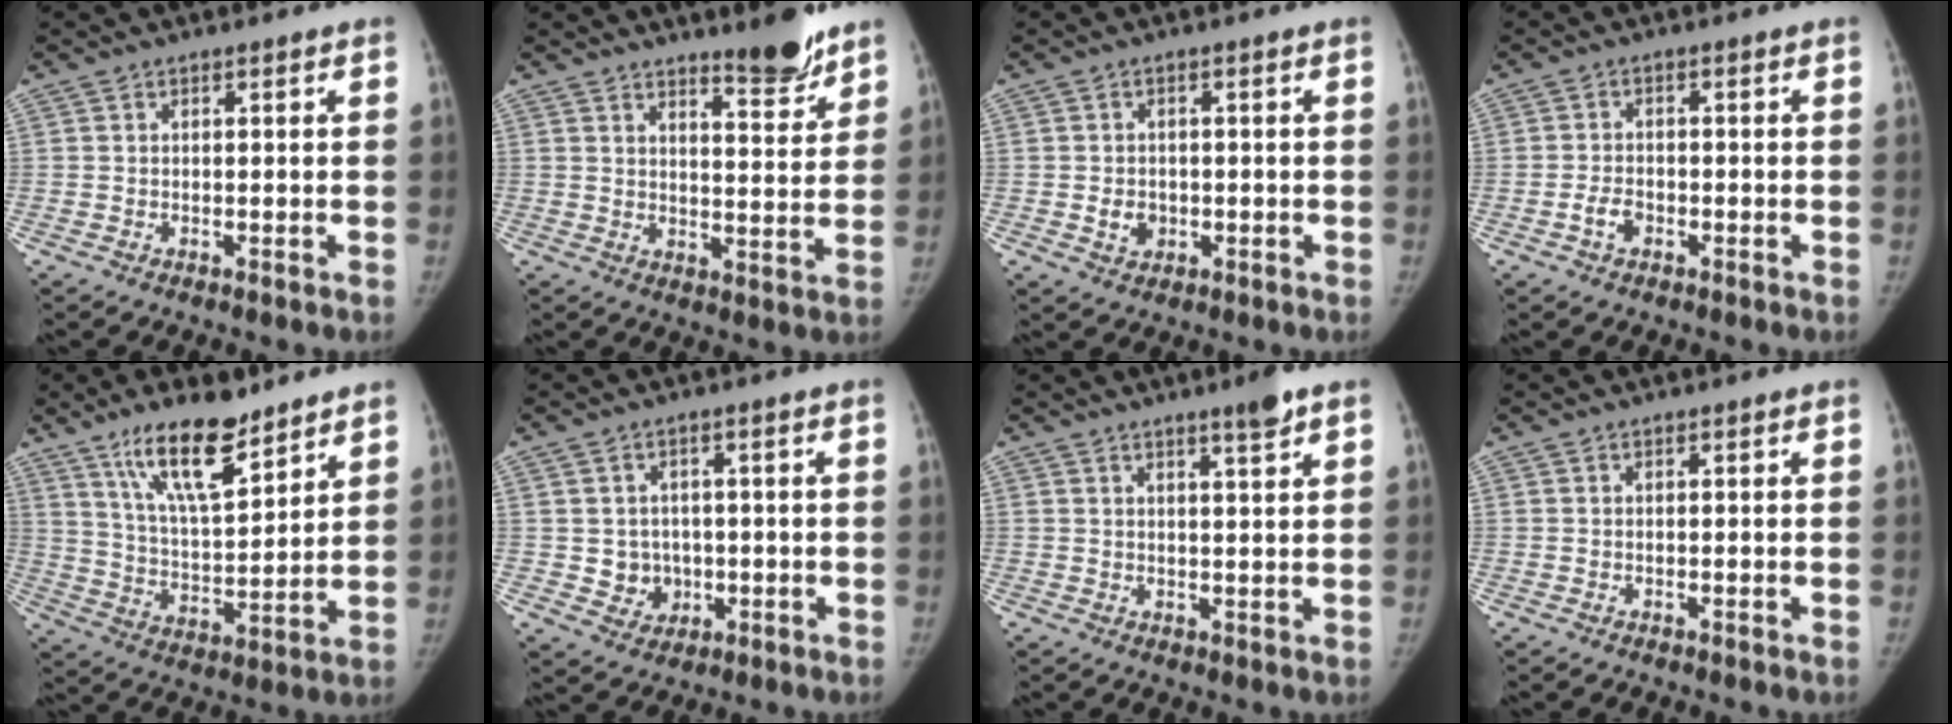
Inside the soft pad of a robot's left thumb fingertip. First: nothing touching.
{"total": 7.7, "force": [6.3, 1.6, 4.1], "torque": [-0.039, -0.055, 0.095]}
{"total": 3.3, "force": [-0.6, 2.7, 1.7], "torque": [-0.020, 0.001, -0.003]}
{"total": 2.9, "force": [-1.3, 1.9, 1.7], "torque": [-0.031, 0.012, -0.024]}
{"total": 14.8, "force": [10.2, 4.7, 9.6], "torque": [-0.144, -0.062, 0.189]}
{"total": 5.2, "force": [-0.4, 4.9, 1.9], "torque": [-0.004, 0.006, 0.004]}
{"total": 3.6, "force": [2.4, 0.0, 2.7], "torque": [-0.040, -0.016, 0.040]}
{"total": 0.0}